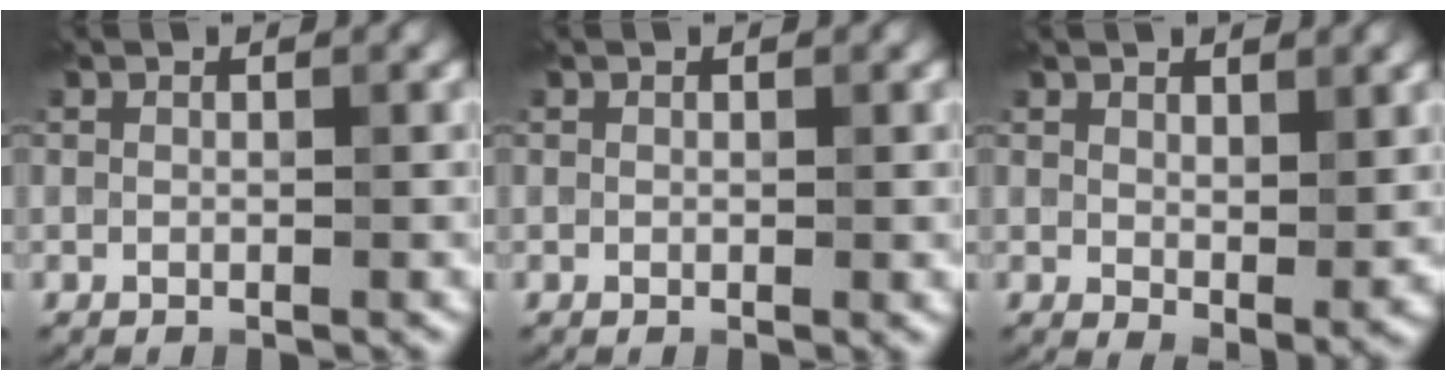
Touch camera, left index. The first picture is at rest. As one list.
[{"total": 0.5, "force": [0.1, 0.2, 0.5], "torque": [-0.006, 0.000, 0.002]}, {"total": 2.9, "force": [1.2, 1.4, 2.2], "torque": [-0.037, -0.009, 0.028]}]